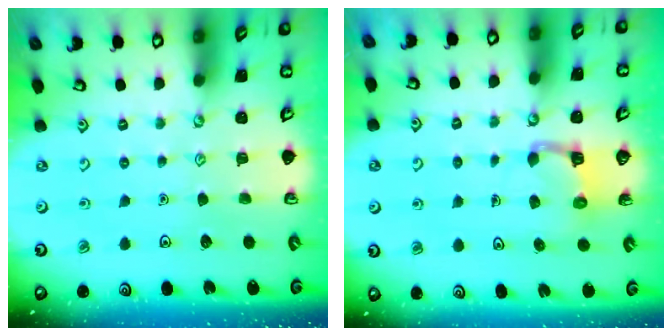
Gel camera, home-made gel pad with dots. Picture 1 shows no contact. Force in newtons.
{"total": 4.6, "press": 4.6, "slide": 0.3}